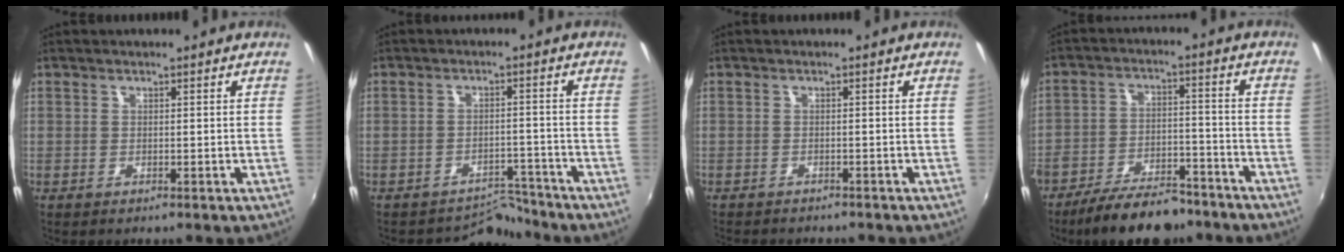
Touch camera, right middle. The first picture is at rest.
{"total": 4.7, "force": [-4.5, 0.9, -0.9], "torque": [0.019, 0.017, -0.066]}
{"total": 3.8, "force": [-3.5, 0.8, 1.2], "torque": [-0.031, -0.014, -0.053]}
{"total": 14.6, "force": [-11.6, 5.3, 7.1], "torque": [-0.139, -0.005, -0.177]}